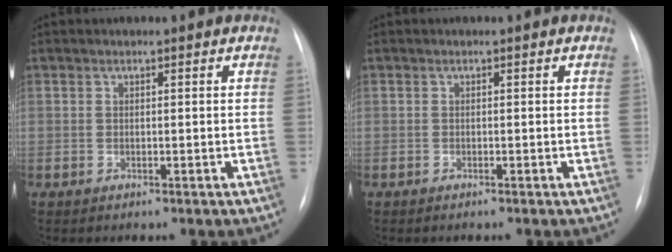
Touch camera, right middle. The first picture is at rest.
{"total": 0.0}